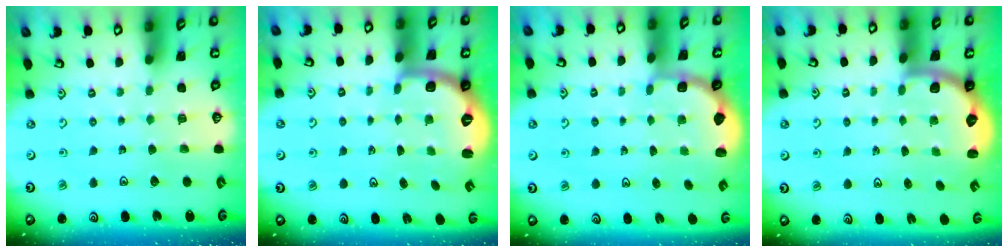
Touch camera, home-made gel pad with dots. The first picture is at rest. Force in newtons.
{"total": 2.7, "press": 1.7, "slide": 2.1}
{"total": 1.9, "press": 1.6, "slide": 1.0}
{"total": 2.7, "press": 2.1, "slide": 1.7}